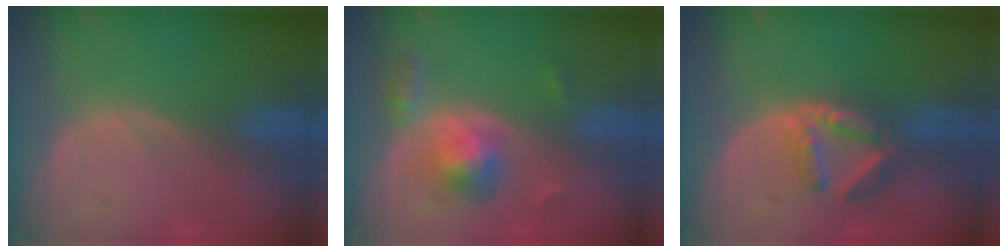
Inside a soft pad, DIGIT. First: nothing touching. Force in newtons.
{"total": 5.1, "press": 5.1, "slide": 0.9}
{"total": 6.2, "press": 5.7, "slide": 2.5}